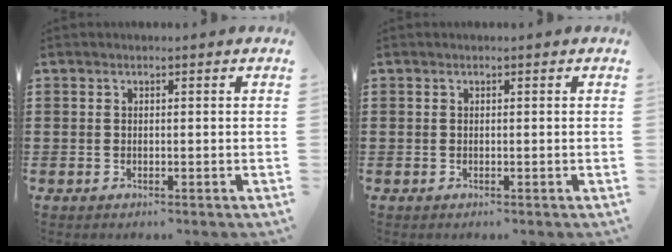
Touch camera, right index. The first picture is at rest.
{"total": 0.0}